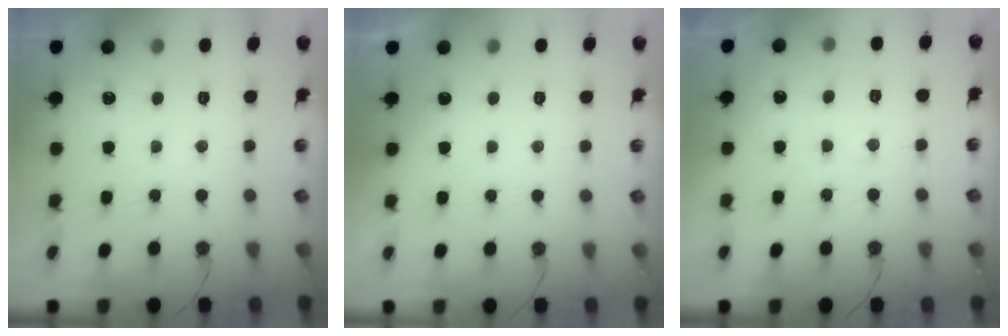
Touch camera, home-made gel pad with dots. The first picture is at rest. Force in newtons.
{"total": 0.0}
{"total": 5.2, "press": 5.2, "slide": 0.3}